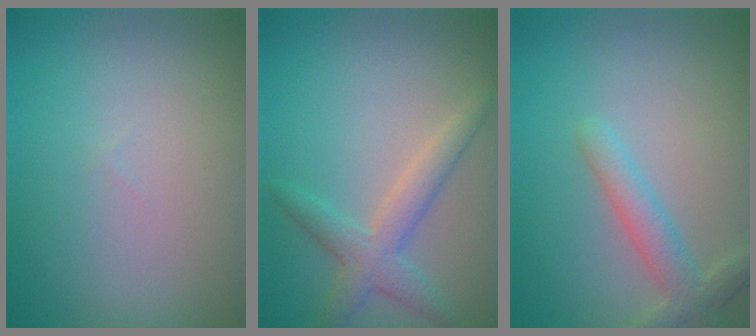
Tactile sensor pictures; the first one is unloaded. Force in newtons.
{"total": 3.0, "press": 3.0, "slide": 0.1}
{"total": 2.8, "press": 2.8, "slide": 0.2}